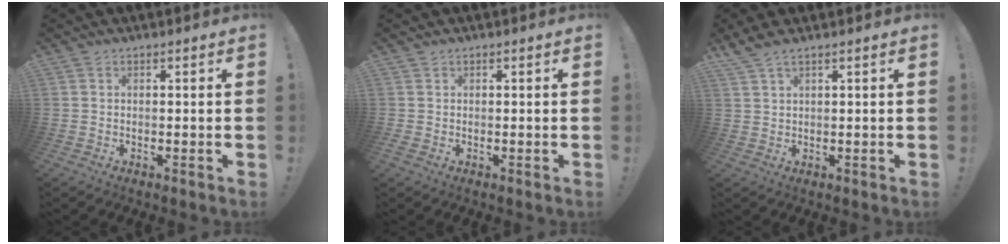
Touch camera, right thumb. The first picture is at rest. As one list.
[{"total": 0.8, "force": [0.5, 0.6, 0.0], "torque": [0.007, -0.002, 0.008]}, {"total": 2.6, "force": [2.0, 0.0, 1.7], "torque": [-0.039, -0.007, 0.038]}]